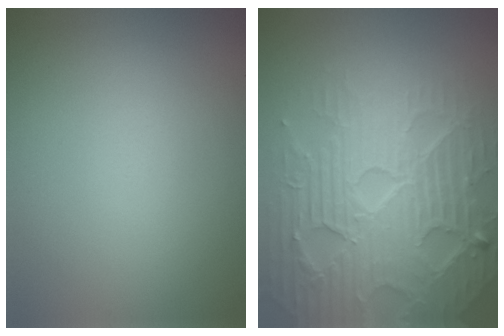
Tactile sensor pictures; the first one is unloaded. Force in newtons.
{"total": 7.2, "press": 7.0, "slide": 1.4}